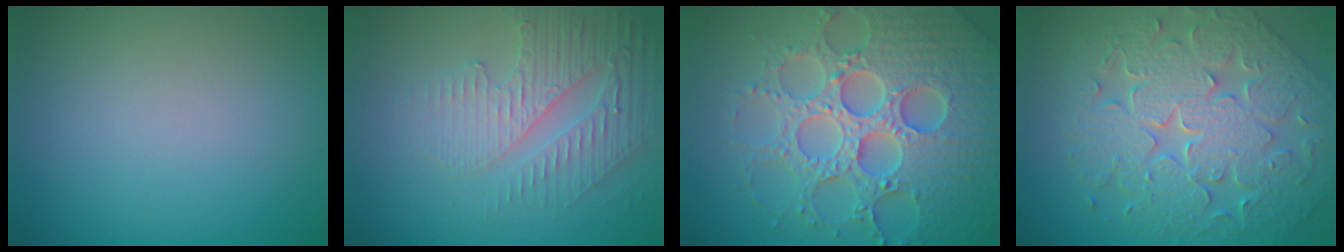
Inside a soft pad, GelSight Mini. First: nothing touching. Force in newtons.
{"total": 3.8, "press": 3.6, "slide": 1.3}
{"total": 8.0, "press": 7.8, "slide": 1.7}
{"total": 7.8, "press": 6.7, "slide": 4.0}